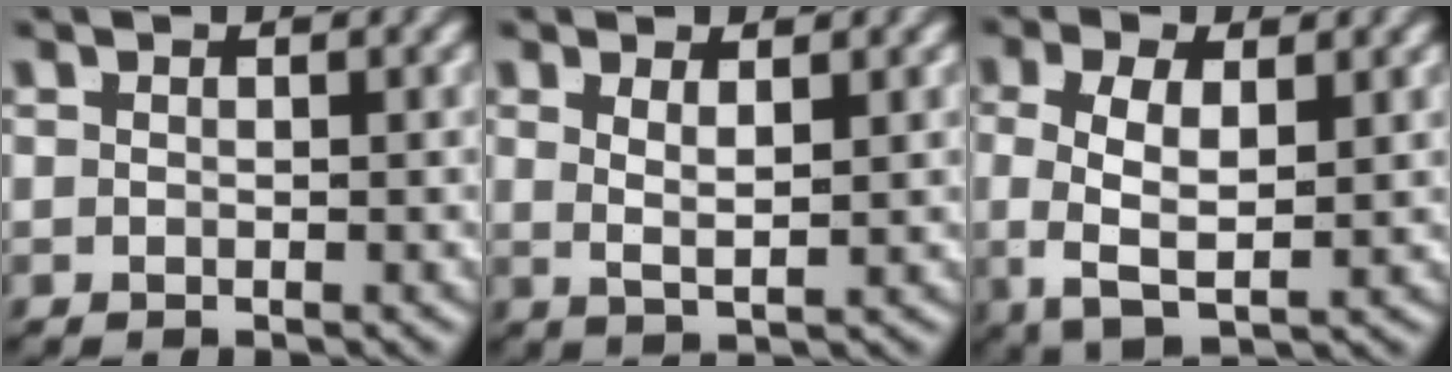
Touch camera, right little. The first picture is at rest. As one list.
[{"total": 2.2, "force": [0.7, 0.2, 2.1], "torque": [-0.032, -0.004, 0.016]}, {"total": 5.7, "force": [-0.1, 3.5, 4.4], "torque": [-0.097, -0.017, 0.008]}]